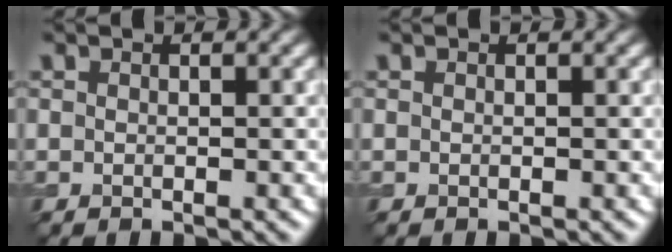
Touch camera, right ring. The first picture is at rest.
{"total": 0.0}